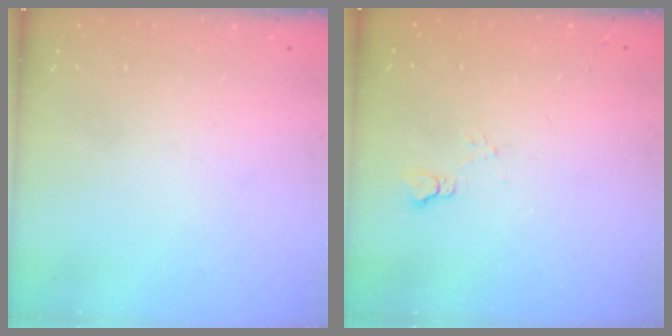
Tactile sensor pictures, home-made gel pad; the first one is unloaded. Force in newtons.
{"total": 3.2, "press": 3.2, "slide": 0.5}